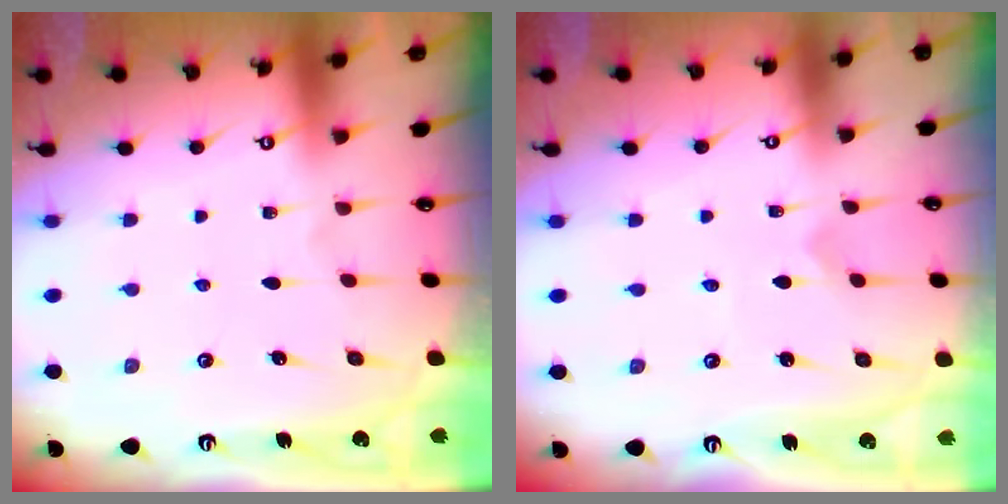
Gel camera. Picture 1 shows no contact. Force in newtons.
{"total": 0.0}